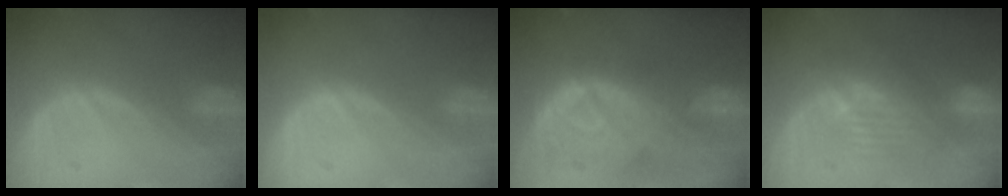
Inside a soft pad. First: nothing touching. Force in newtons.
{"total": 0.0}
{"total": 10.2, "press": 9.3, "slide": 4.2}
{"total": 8.0, "press": 7.2, "slide": 3.6}